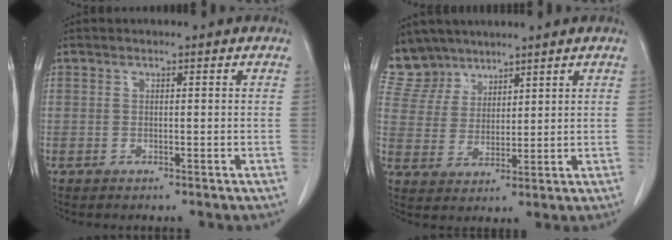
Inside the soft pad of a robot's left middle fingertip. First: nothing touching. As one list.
[{"total": 7.4, "force": [6.5, 3.7, 0.0], "torque": [-0.002, 0.006, 0.139]}]